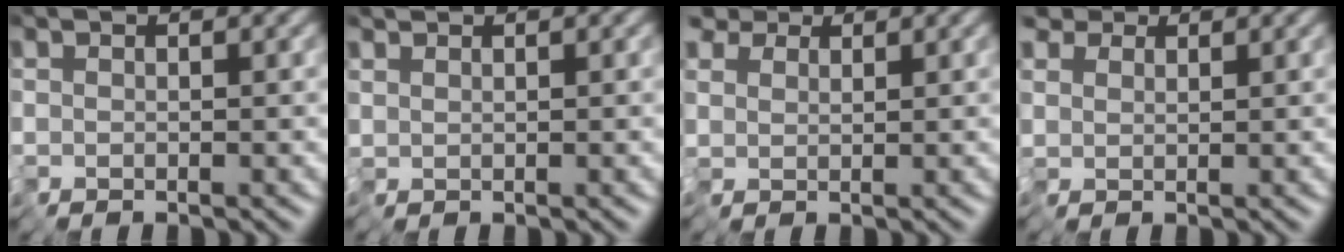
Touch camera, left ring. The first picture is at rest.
{"total": 0.9, "force": [0.7, 0.4, -0.3], "torque": [0.003, 0.005, 0.015]}
{"total": 5.4, "force": [2.9, 4.1, 2.2], "torque": [-0.061, 0.027, 0.043]}
{"total": 4.0, "force": [2.1, 3.1, 1.4], "torque": [-0.040, 0.020, 0.030]}